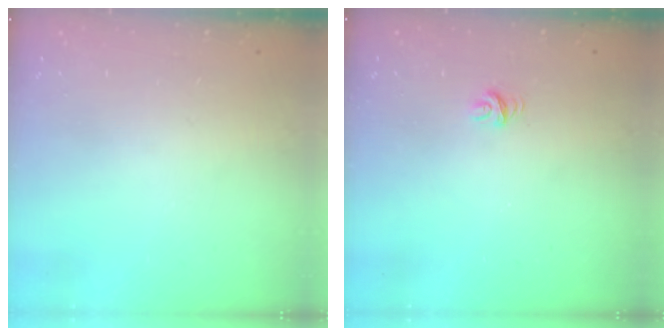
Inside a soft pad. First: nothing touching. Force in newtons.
{"total": 4.5, "press": 4.4, "slide": 0.5}